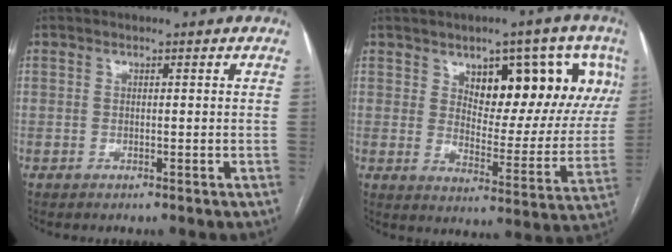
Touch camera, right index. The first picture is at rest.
{"total": 16.3, "force": [7.2, 7.2, 12.7], "torque": [-0.149, 0.009, 0.106]}